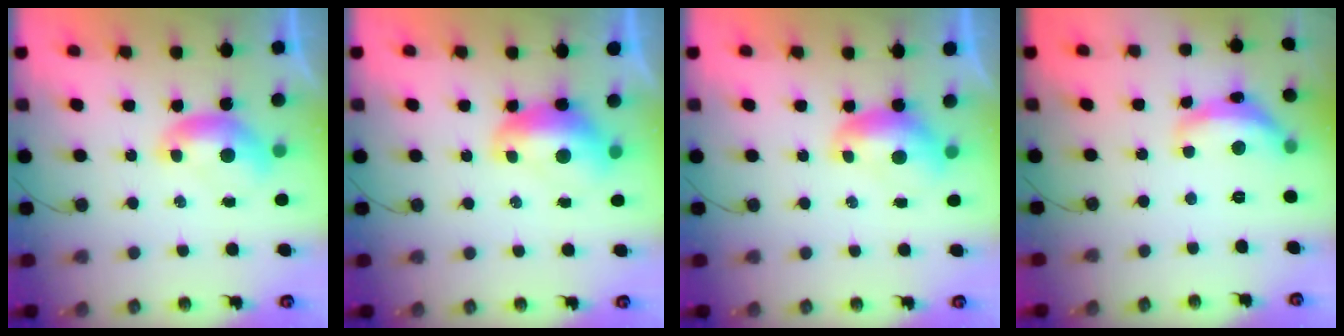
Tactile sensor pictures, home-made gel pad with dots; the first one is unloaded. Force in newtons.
{"total": 2.0, "press": 2.0, "slide": 0.6}
{"total": 0.7, "press": 0.7, "slide": 0.1}
{"total": 7.3, "press": 7.3, "slide": 0.7}